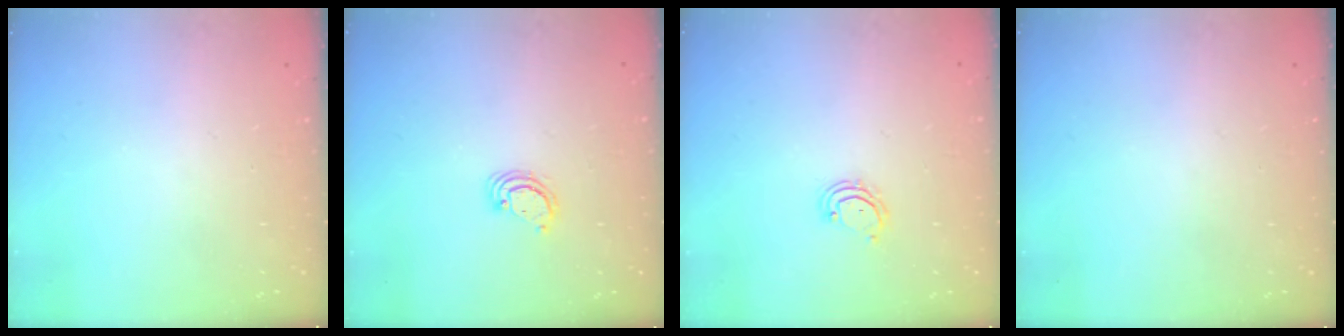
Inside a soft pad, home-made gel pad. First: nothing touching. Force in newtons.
{"total": 2.9, "press": 2.9, "slide": 0.3}
{"total": 3.5, "press": 3.5, "slide": 0.2}
{"total": 0.0}